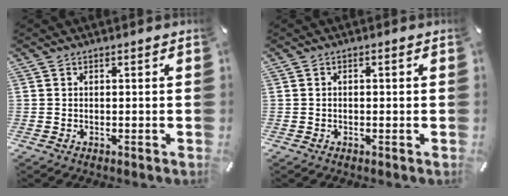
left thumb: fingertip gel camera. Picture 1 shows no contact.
{"total": 0.8, "force": [-0.2, 0.4, 0.7], "torque": [-0.013, 0.001, -0.005]}